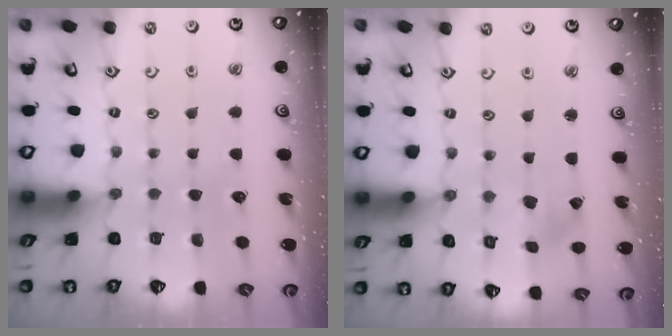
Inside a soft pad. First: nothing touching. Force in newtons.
{"total": 1.0, "press": 1.0, "slide": 0.2}